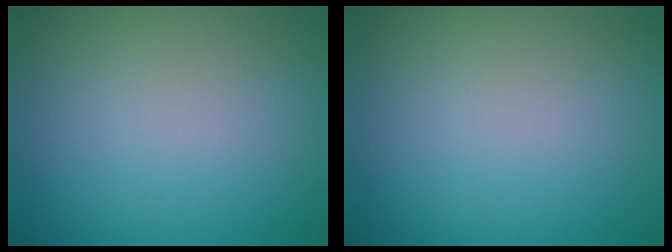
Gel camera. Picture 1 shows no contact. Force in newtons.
{"total": 0.0}